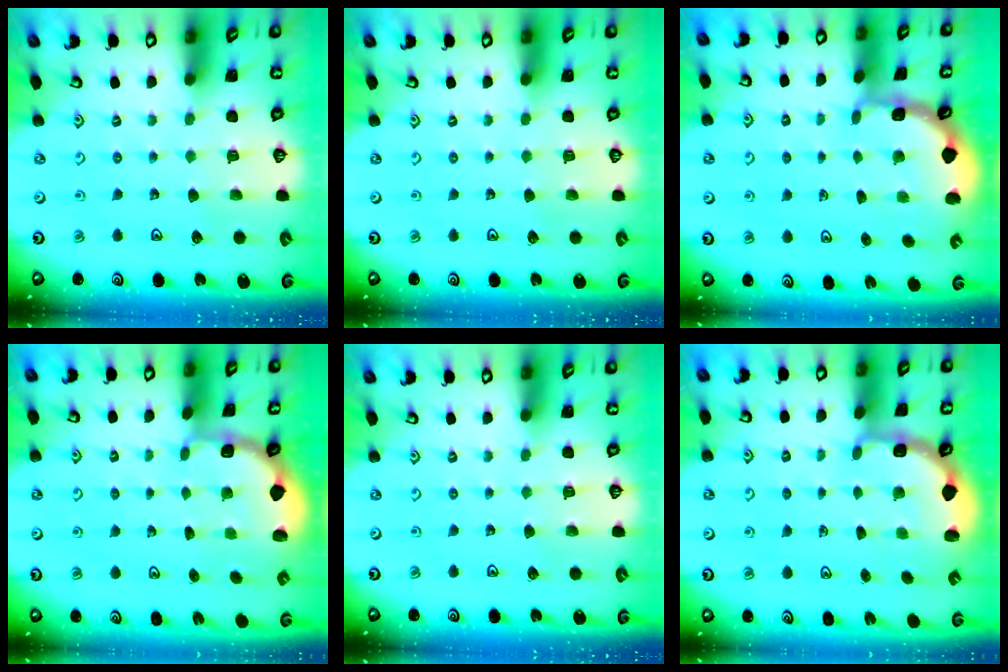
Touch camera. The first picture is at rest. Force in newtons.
{"total": 0.0}
{"total": 1.9, "press": 1.9, "slide": 0.3}
{"total": 1.8, "press": 1.6, "slide": 0.7}
{"total": 0.0}
{"total": 2.8, "press": 2.5, "slide": 1.4}